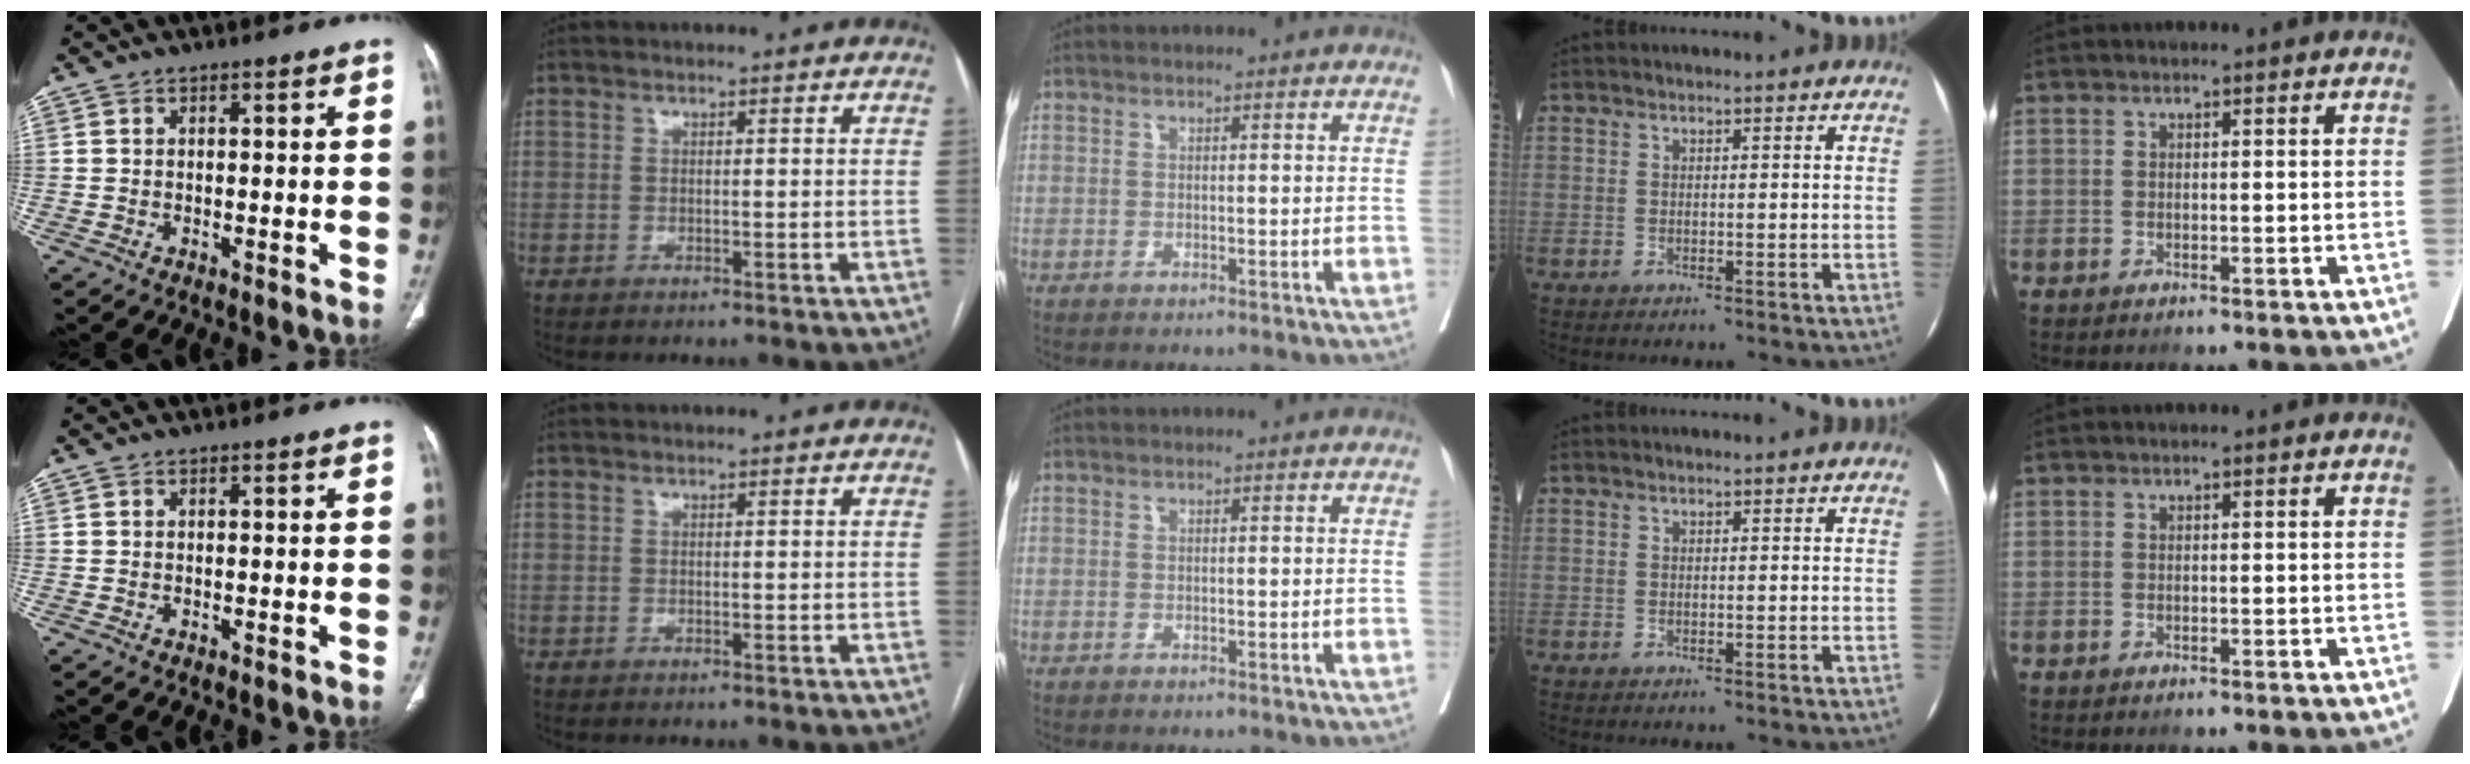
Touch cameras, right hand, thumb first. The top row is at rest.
{}